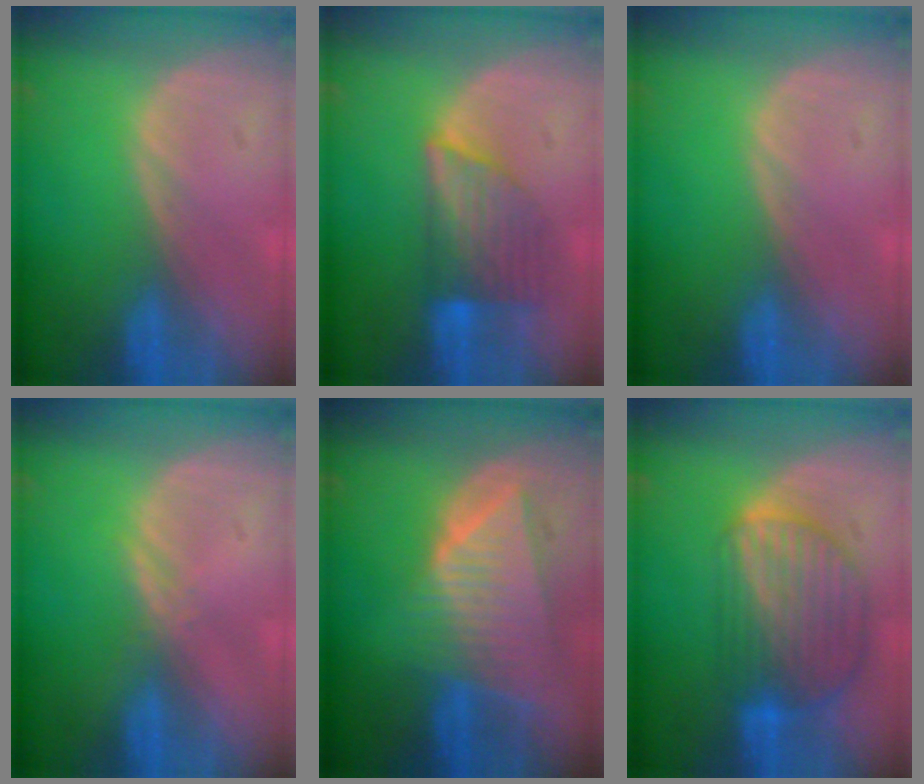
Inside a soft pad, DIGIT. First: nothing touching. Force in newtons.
{"total": 7.0, "press": 6.4, "slide": 2.8}
{"total": 0.0}
{"total": 1.1, "press": 1.1, "slide": 0.1}
{"total": 9.2, "press": 8.2, "slide": 4.2}
{"total": 9.7, "press": 8.2, "slide": 5.2}